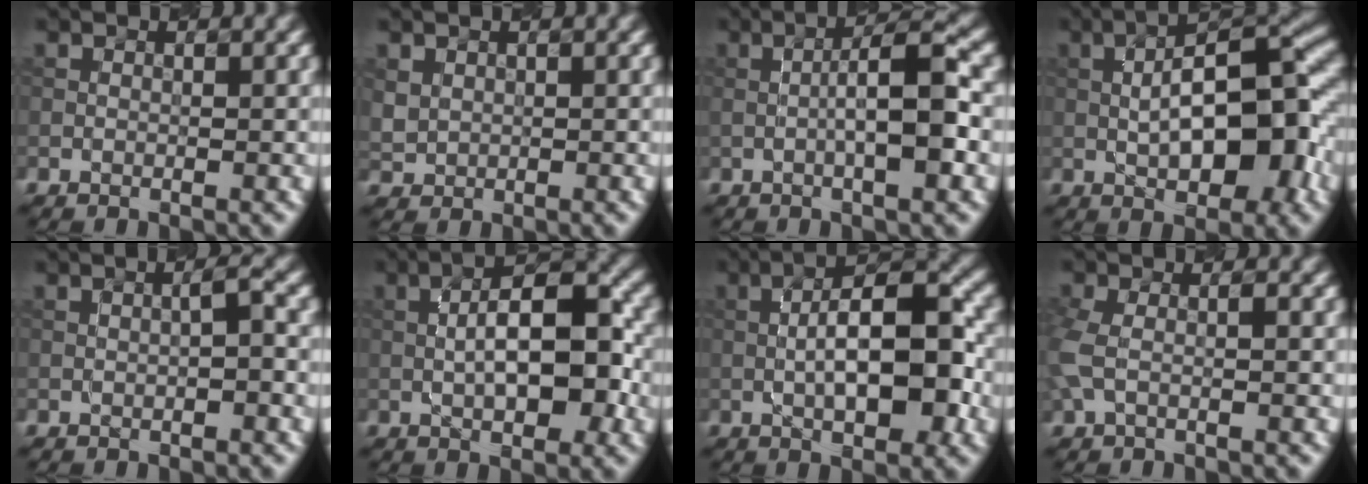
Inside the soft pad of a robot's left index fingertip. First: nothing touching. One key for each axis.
{"total": 1.4, "fx": 0.6, "fy": 1.2, "fz": 0.4, "tx": -0.011, "ty": -0.002, "tz": 0.018}
{"total": 6.1, "fx": -0.2, "fy": 1.2, "fz": 6.0, "tx": -0.093, "ty": 0.011, "tz": -0.006}
{"total": 11.2, "fx": 0.0, "fy": 4.1, "fz": 10.4, "tx": -0.152, "ty": 0.020, "tz": -0.004}
{"total": 1.9, "fx": 0.0, "fy": 0.3, "fz": 1.8, "tx": -0.026, "ty": 0.004, "tz": 0.003}
{"total": 8.1, "fx": -0.2, "fy": 3.1, "fz": 7.5, "tx": -0.108, "ty": 0.015, "tz": -0.007}
{"total": 9.1, "fx": -0.7, "fy": 3.2, "fz": 8.5, "tx": -0.123, "ty": 0.016, "tz": -0.014}
{"total": 2.9, "fx": -0.2, "fy": 1.5, "fz": 2.5, "tx": -0.070, "ty": 0.000, "tz": -0.009}